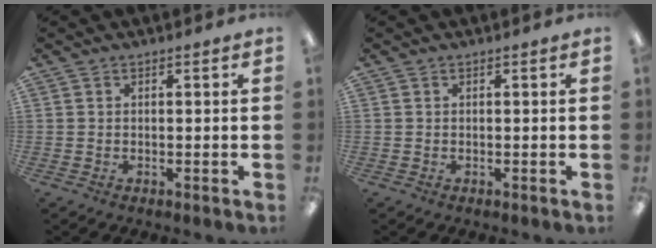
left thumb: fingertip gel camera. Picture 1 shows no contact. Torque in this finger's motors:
{"motor_torque": [0.00, 0.00, 0.14, 0.01, 0.00]}